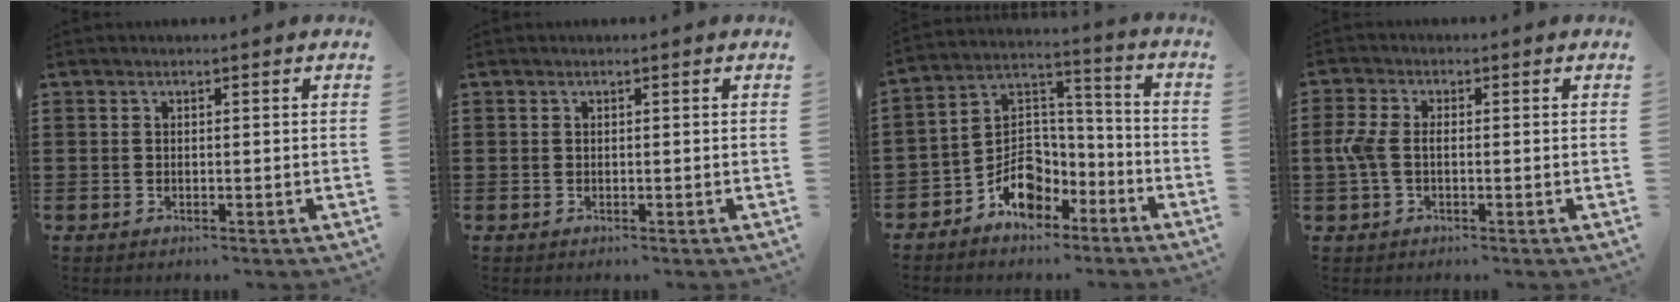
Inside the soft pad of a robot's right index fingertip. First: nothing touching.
{"total": 0.0}
{"total": 8.0, "force": [-5.2, 5.3, 3.0], "torque": [-0.062, 0.018, -0.098]}
{"total": 3.7, "force": [-0.5, 2.0, 3.0], "torque": [-0.085, -0.004, -0.018]}